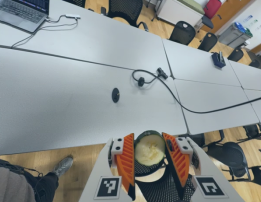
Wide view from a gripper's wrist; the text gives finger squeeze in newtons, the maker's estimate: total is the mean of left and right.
{"total": 4.6, "left": 4.8, "right": 4.5}